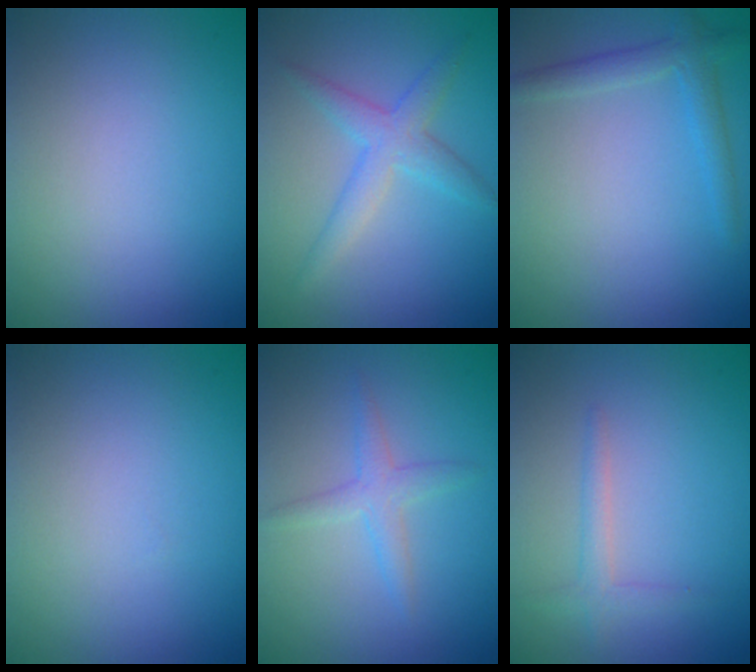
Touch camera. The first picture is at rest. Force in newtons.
{"total": 3.0, "press": 3.0, "slide": 0.1}
{"total": 2.3, "press": 2.3, "slide": 0.1}
{"total": 0.0}
{"total": 2.0, "press": 2.0, "slide": 0.1}
{"total": 1.6, "press": 1.6, "slide": 0.1}